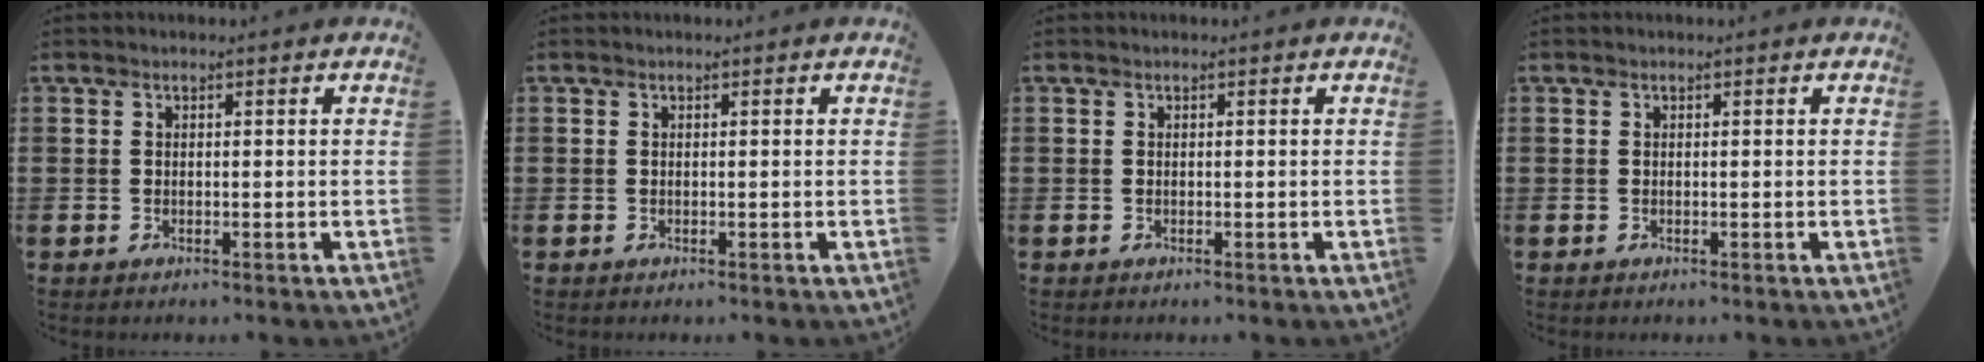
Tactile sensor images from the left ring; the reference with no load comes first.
{"total": 0.0}
{"total": 0.0}
{"total": 0.0}